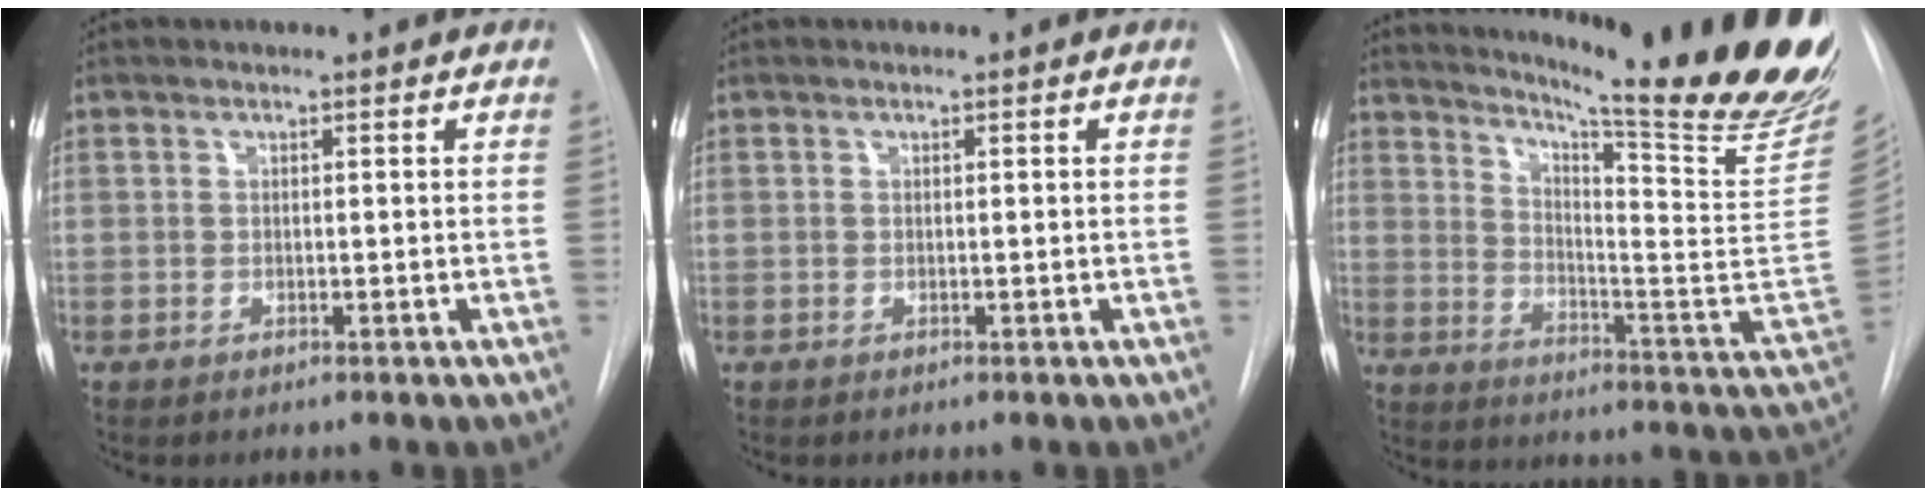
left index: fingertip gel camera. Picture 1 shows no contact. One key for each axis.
{"total": 0.0}
{"total": 29.7, "fx": 24.3, "fy": 0.6, "fz": 17.1, "tx": -0.224, "ty": -0.121, "tz": 0.314}